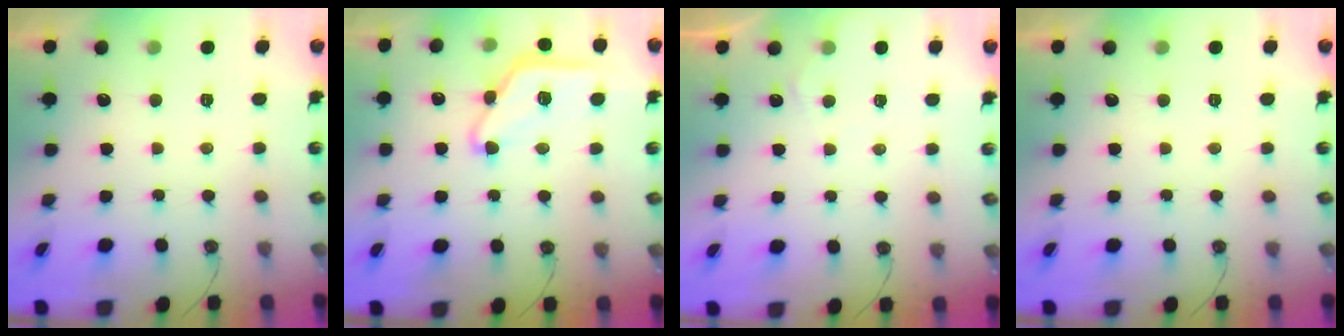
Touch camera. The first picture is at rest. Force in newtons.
{"total": 12.2, "press": 12.2, "slide": 0.6}
{"total": 4.0, "press": 4.0, "slide": 0.4}
{"total": 0.0}